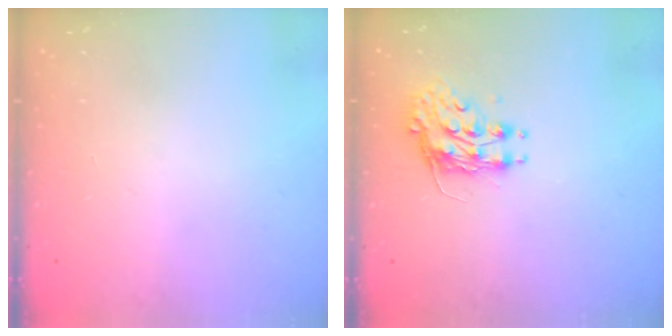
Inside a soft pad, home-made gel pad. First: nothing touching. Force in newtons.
{"total": 8.4, "press": 8.4, "slide": 0.3}